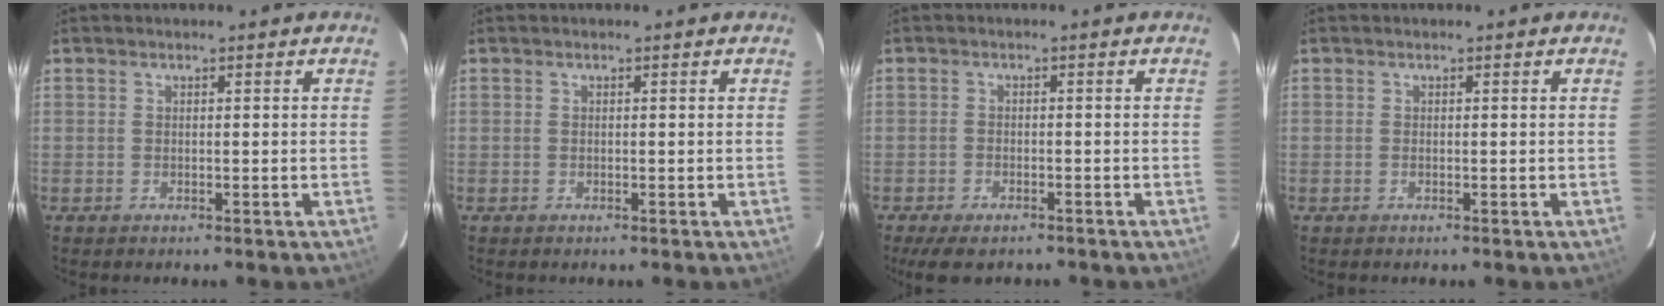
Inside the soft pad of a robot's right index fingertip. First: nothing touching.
{"total": 0.0}
{"total": 6.3, "force": [-4.8, 2.6, 3.2], "torque": [-0.079, -0.017, -0.077]}
{"total": 0.0}